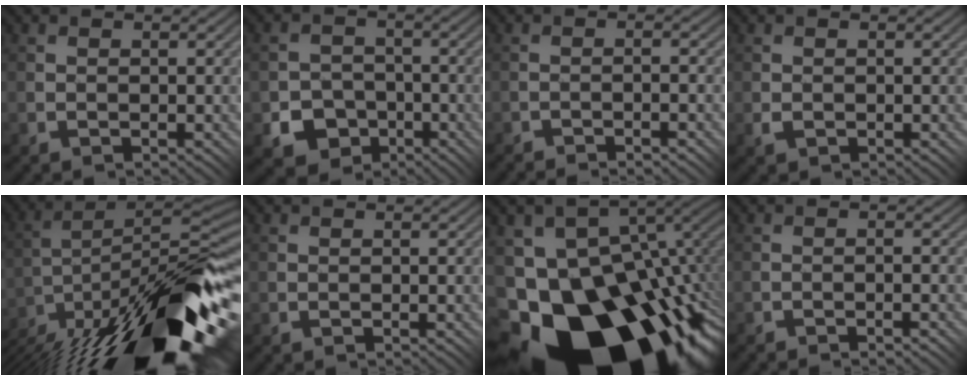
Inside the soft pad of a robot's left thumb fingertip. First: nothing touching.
{"total": 7.1, "force": [-3.8, 5.7, 1.9], "torque": [-0.036, -0.014, -0.090]}
{"total": 2.5, "force": [-2.4, 0.1, 0.6], "torque": [-0.007, 0.010, -0.042]}
{"total": 0.6, "force": [-0.3, 0.5, 0.3], "torque": [-0.006, -0.001, -0.007]}
{"total": 19.7, "force": [-13.8, 4.6, 13.2], "torque": [-0.181, 0.002, -0.221]}
{"total": 0.0}
{"total": 20.9, "force": [-11.4, 12.4, 12.4], "torque": [-0.167, -0.059, -0.131]}
{"total": 1.5, "force": [-1.5, 0.0, 0.4], "torque": [-0.003, 0.008, -0.025]}